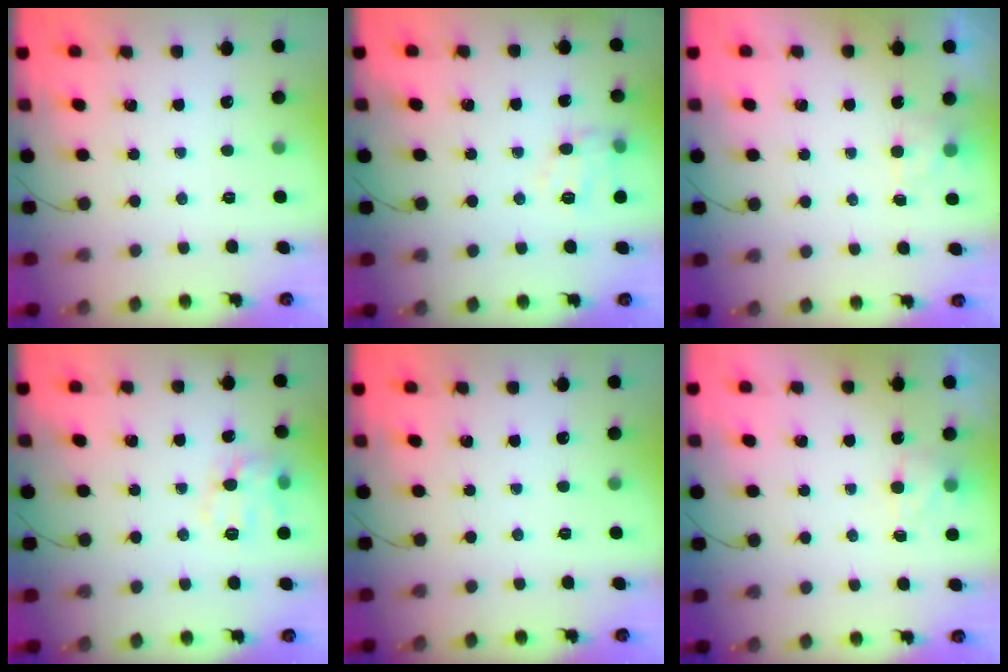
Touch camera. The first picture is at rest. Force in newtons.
{"total": 10.6, "press": 10.6, "slide": 0.3}
{"total": 2.0, "press": 1.4, "slide": 1.3}
{"total": 9.4, "press": 9.4, "slide": 0.5}
{"total": 0.0}
{"total": 5.1, "press": 4.9, "slide": 1.4}